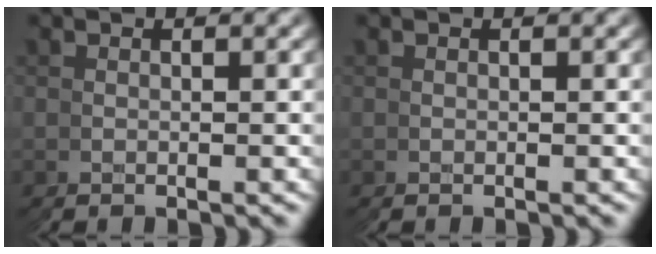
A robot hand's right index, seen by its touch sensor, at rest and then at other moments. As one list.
[{"total": 0.0}]